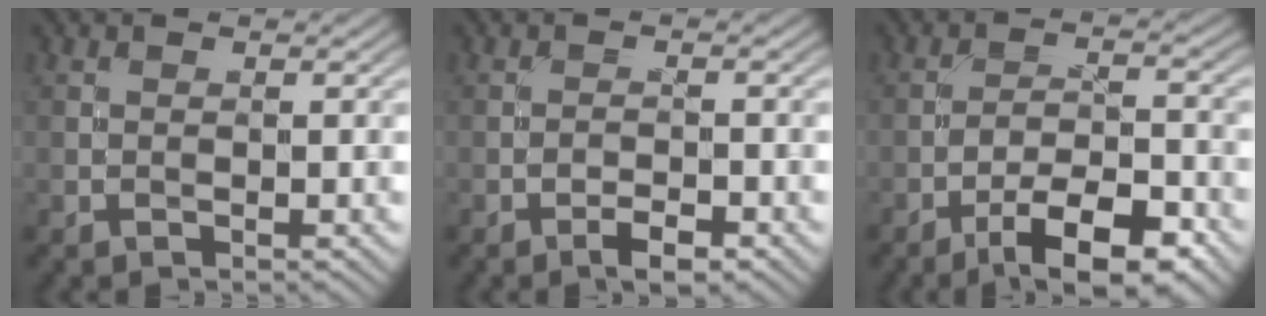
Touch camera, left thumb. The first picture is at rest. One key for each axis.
{"total": 2.6, "fx": -1.7, "fy": 0.8, "fz": 1.8, "tx": -0.032, "ty": 0.002, "tz": -0.033}
{"total": 9.5, "fx": -6.2, "fy": 3.0, "fz": 6.6, "tx": -0.102, "ty": 0.006, "tz": -0.102}